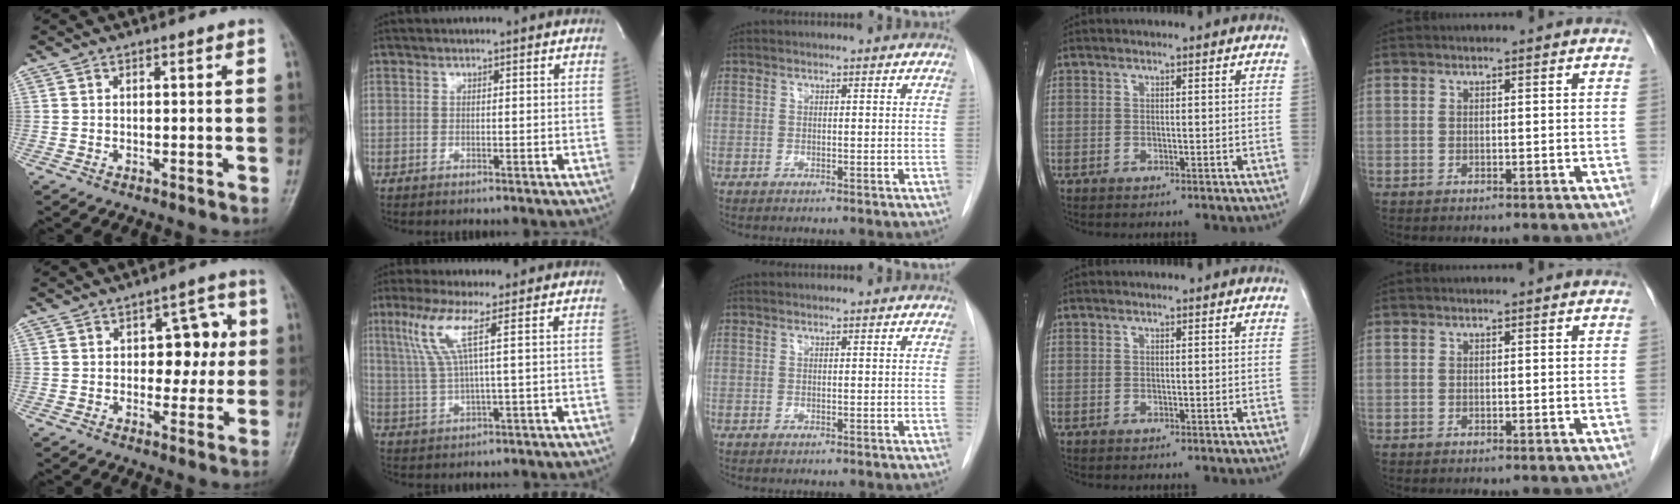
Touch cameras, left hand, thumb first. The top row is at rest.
{"thumb": {"total": 7.7, "force": [1.0, 5.0, 5.8], "torque": [-0.028, 0.008, 0.011]}, "index": {"total": 6.4, "force": [2.5, -0.6, 5.9], "torque": [-0.134, -0.001, 0.056]}}